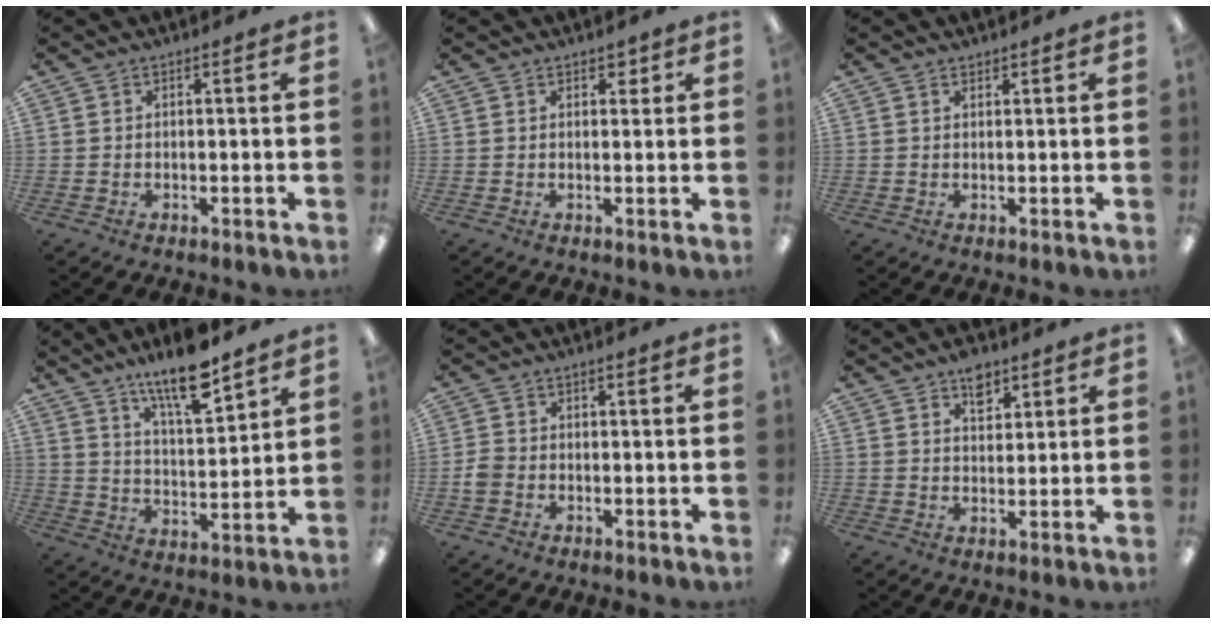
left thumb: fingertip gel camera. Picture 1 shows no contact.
{"total": 1.8, "force": [1.3, 1.1, 0.6], "torque": [0.003, -0.004, 0.021]}
{"total": 0.9, "force": [0.8, 0.3, 0.2], "torque": [-0.004, -0.001, 0.016]}
{"total": 13.1, "force": [10.1, 3.2, 7.7], "torque": [-0.125, -0.059, 0.171]}
{"total": 2.5, "force": [-0.8, 2.1, 1.2], "torque": [-0.020, 0.005, -0.015]}
{"total": 5.6, "force": [3.8, 3.2, 2.5], "torque": [-0.017, -0.017, 0.063]}